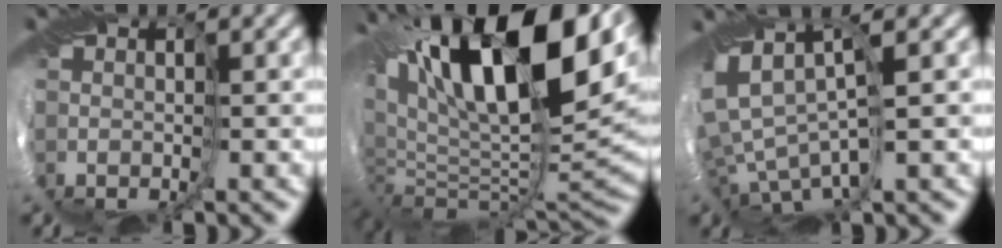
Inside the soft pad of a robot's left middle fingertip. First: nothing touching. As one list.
[{"total": 16.6, "force": [4.7, 7.5, 14.0], "torque": [-0.257, 0.014, 0.101]}, {"total": 4.5, "force": [0.8, 2.1, 3.9], "torque": [-0.092, -0.001, 0.033]}]